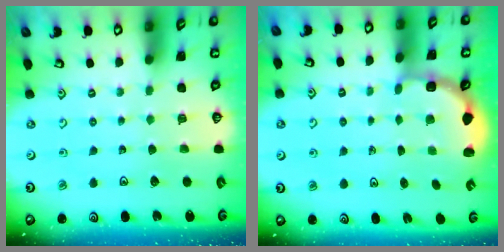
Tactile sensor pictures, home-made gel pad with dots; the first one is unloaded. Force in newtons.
{"total": 3.0, "press": 2.3, "slide": 1.8}